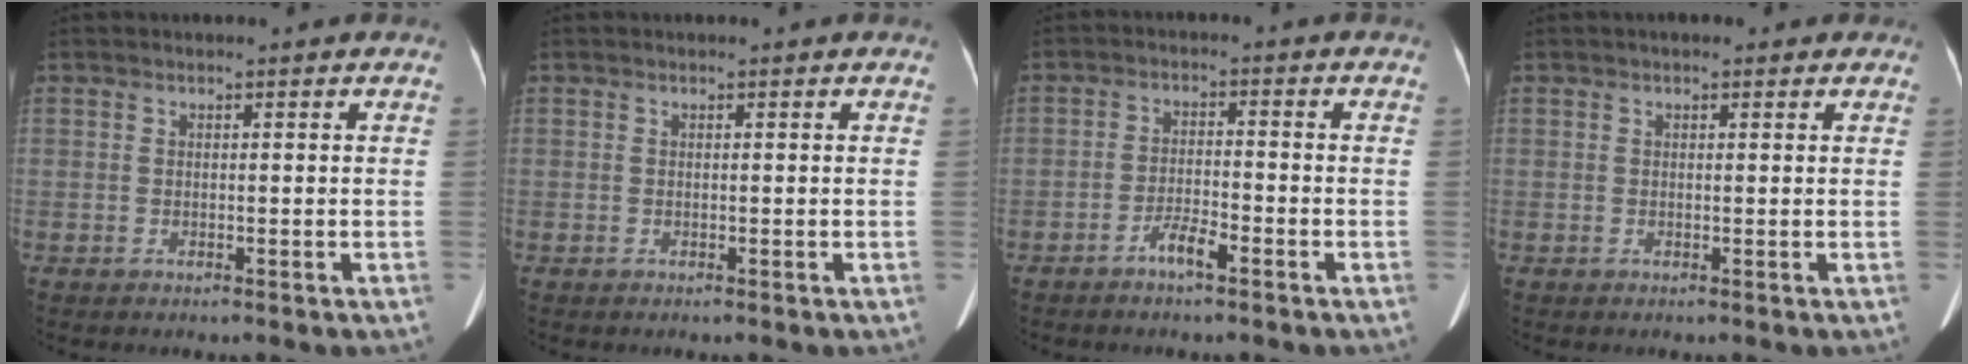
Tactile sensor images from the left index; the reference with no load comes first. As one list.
[{"total": 0.0}, {"total": 3.4, "force": [-2.5, 0.5, 2.3], "torque": [-0.045, 0.000, -0.046]}, {"total": 2.1, "force": [1.4, 1.0, 1.2], "torque": [-0.015, 0.016, 0.013]}]